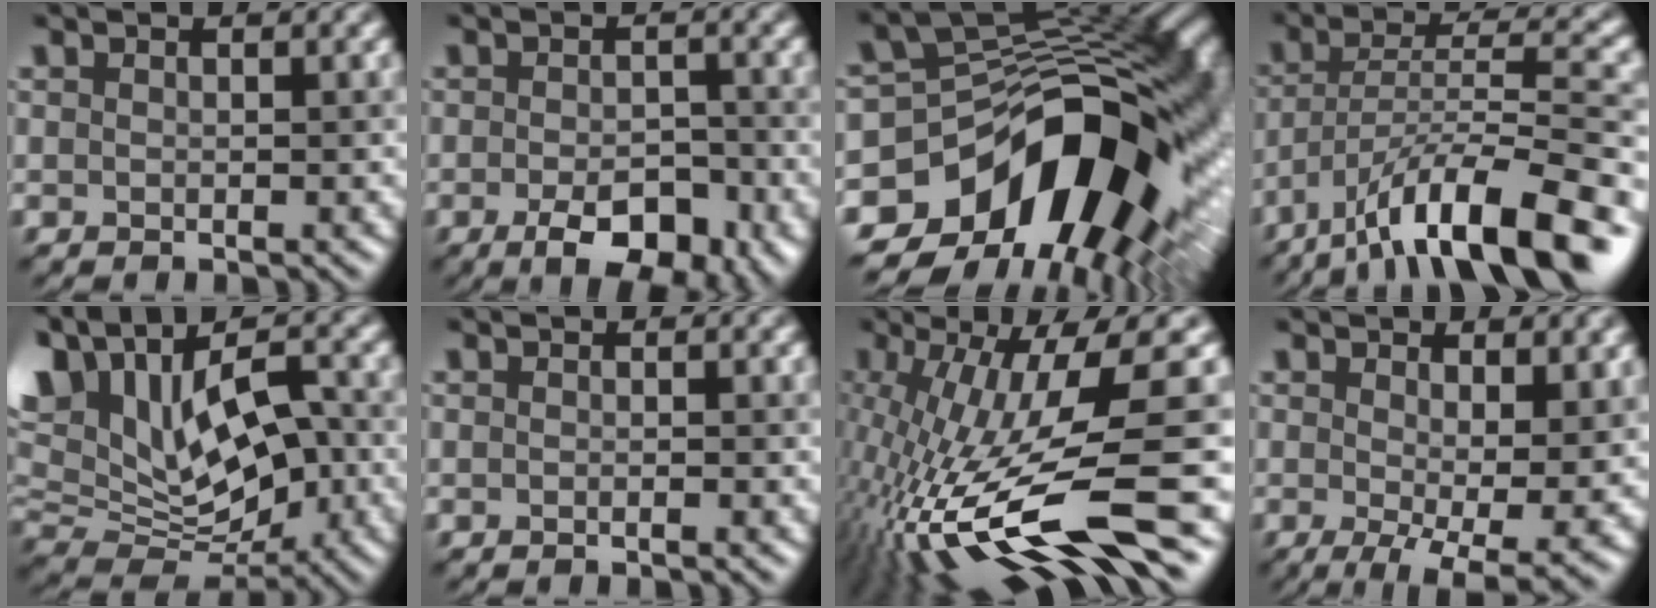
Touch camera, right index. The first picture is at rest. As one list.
[{"total": 5.9, "force": [-2.7, 2.8, 4.5], "torque": [-0.068, -0.003, -0.040]}, {"total": 15.8, "force": [-6.2, 9.2, 11.3], "torque": [-0.153, 0.006, -0.107]}, {"total": 13.0, "force": [-8.5, 3.6, 9.1], "torque": [-0.149, 0.010, -0.151]}, {"total": 13.7, "force": [3.2, 8.7, 10.1], "torque": [-0.205, 0.027, 0.070]}, {"total": 0.6, "force": [-0.2, 0.1, 0.5], "torque": [-0.010, -0.005, -0.007]}, {"total": 15.0, "force": [-3.0, 3.2, 14.3], "torque": [-0.280, -0.001, -0.034]}, {"total": 7.4, "force": [-0.6, 2.5, 6.9], "torque": [-0.108, -0.023, 0.002]}]